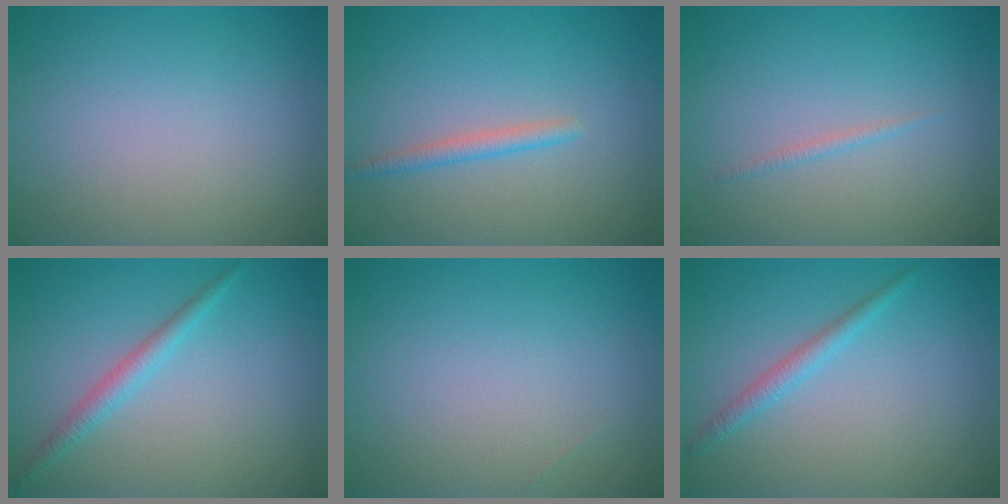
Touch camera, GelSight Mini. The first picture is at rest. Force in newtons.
{"total": 1.5, "press": 1.5, "slide": 0.1}
{"total": 0.6, "press": 0.6, "slide": 0.0}
{"total": 1.9, "press": 1.9, "slide": 0.0}
{"total": 0.0}
{"total": 1.6, "press": 1.6, "slide": 0.1}